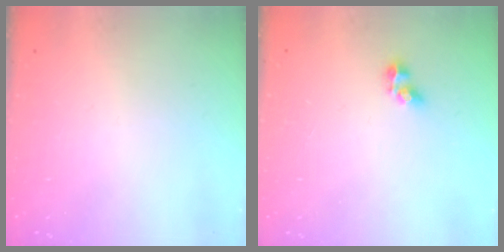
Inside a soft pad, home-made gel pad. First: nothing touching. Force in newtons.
{"total": 3.3, "press": 3.3, "slide": 0.2}